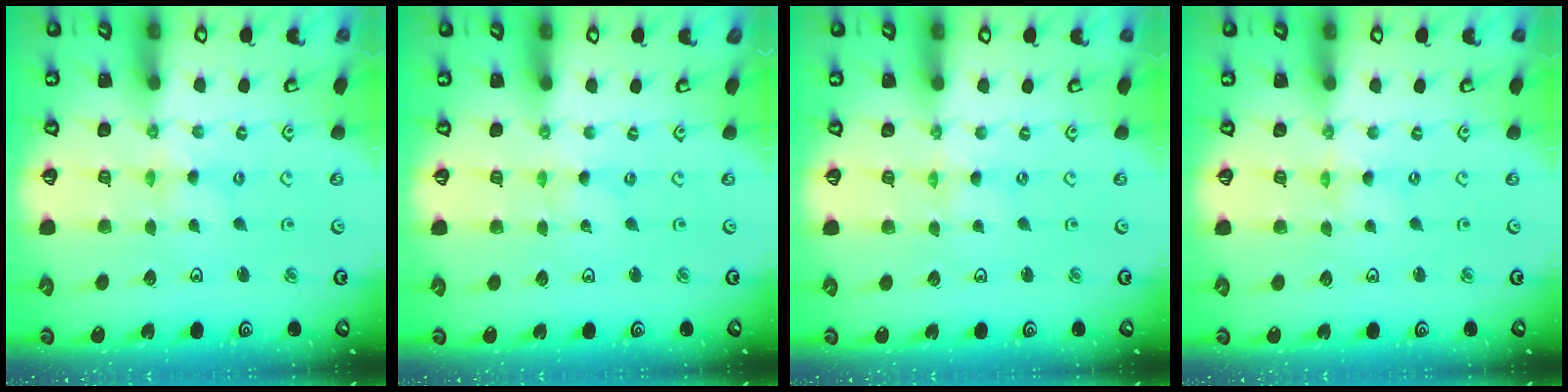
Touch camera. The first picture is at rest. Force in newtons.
{"total": 0.0}
{"total": 0.0}
{"total": 0.0}